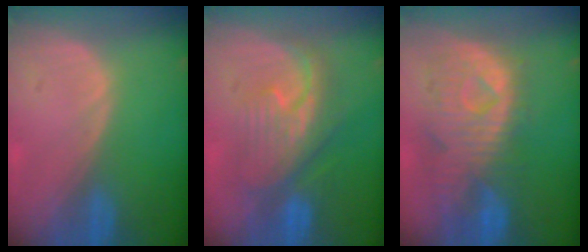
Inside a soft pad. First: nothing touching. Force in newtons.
{"total": 8.2, "press": 8.2, "slide": 0.6}
{"total": 11.0, "press": 9.7, "slide": 5.2}